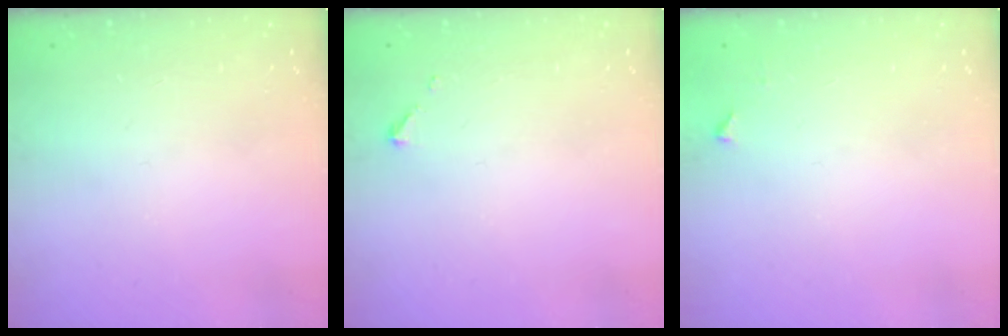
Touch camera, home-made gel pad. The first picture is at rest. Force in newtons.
{"total": 2.6, "press": 2.6, "slide": 0.3}
{"total": 3.2, "press": 3.2, "slide": 0.4}